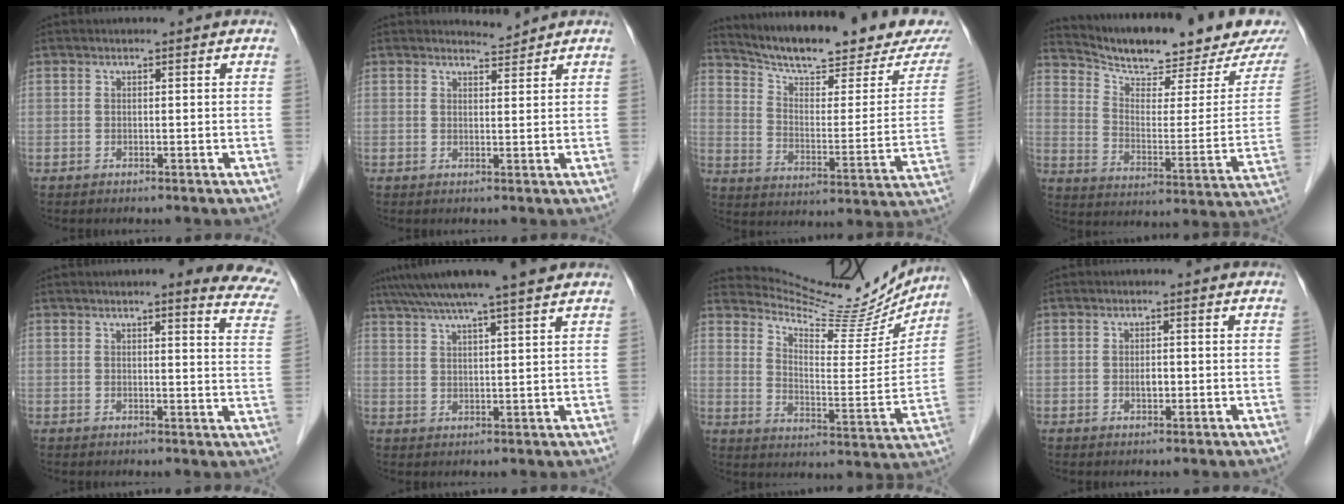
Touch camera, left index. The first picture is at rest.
{"total": 1.8, "force": [1.7, -0.2, -0.4], "torque": [-0.002, -0.008, 0.031]}
{"total": 22.2, "force": [19.3, 3.0, 10.5], "torque": [-0.160, -0.037, 0.265]}
{"total": 20.0, "force": [17.8, 2.4, 8.8], "torque": [-0.139, -0.044, 0.251]}
{"total": 13.8, "force": [11.9, 2.1, 6.7], "torque": [-0.050, -0.023, 0.108]}
{"total": 11.8, "force": [9.8, -0.7, 6.6], "torque": [-0.115, 0.029, 0.139]}
{"total": 17.3, "force": [16.6, 2.6, 3.8], "torque": [-0.063, -0.050, 0.230]}
{"total": 1.4, "force": [-0.3, 0.7, 1.2], "torque": [-0.021, 0.000, -0.003]}